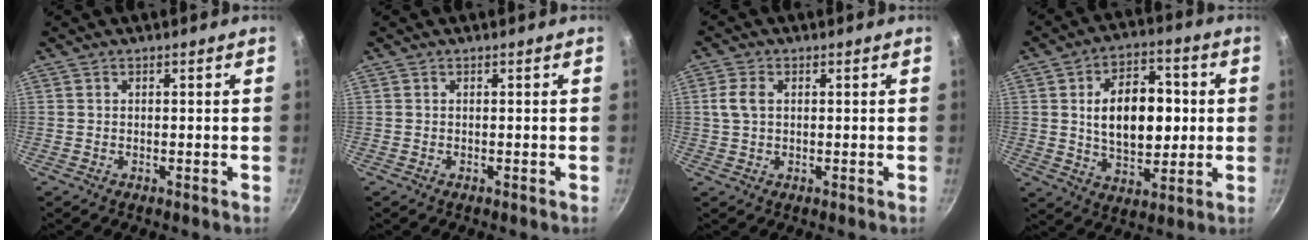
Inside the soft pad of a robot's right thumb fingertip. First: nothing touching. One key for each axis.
{"total": 0.0}
{"total": 3.8, "fx": 0.7, "fy": 2.5, "fz": 2.8, "tx": -0.066, "ty": 0.006, "tz": 0.012}
{"total": 15.3, "fx": 1.6, "fy": 9.2, "fz": 12.0, "tx": -0.149, "ty": 0.006, "tz": 0.026}